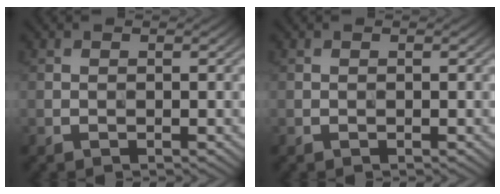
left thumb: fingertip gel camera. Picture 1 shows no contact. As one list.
[{"total": 0.0}]